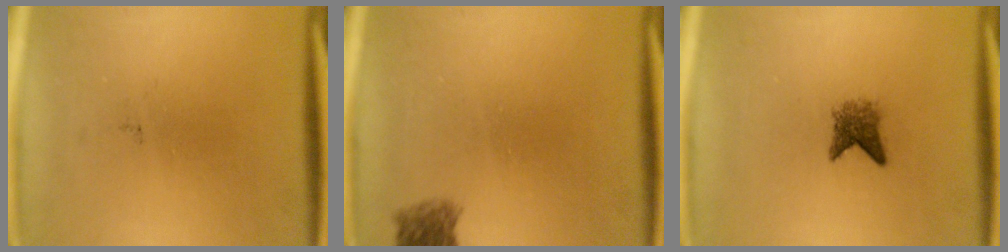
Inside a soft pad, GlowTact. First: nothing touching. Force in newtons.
{"total": 2.6}
{"total": 2.6}